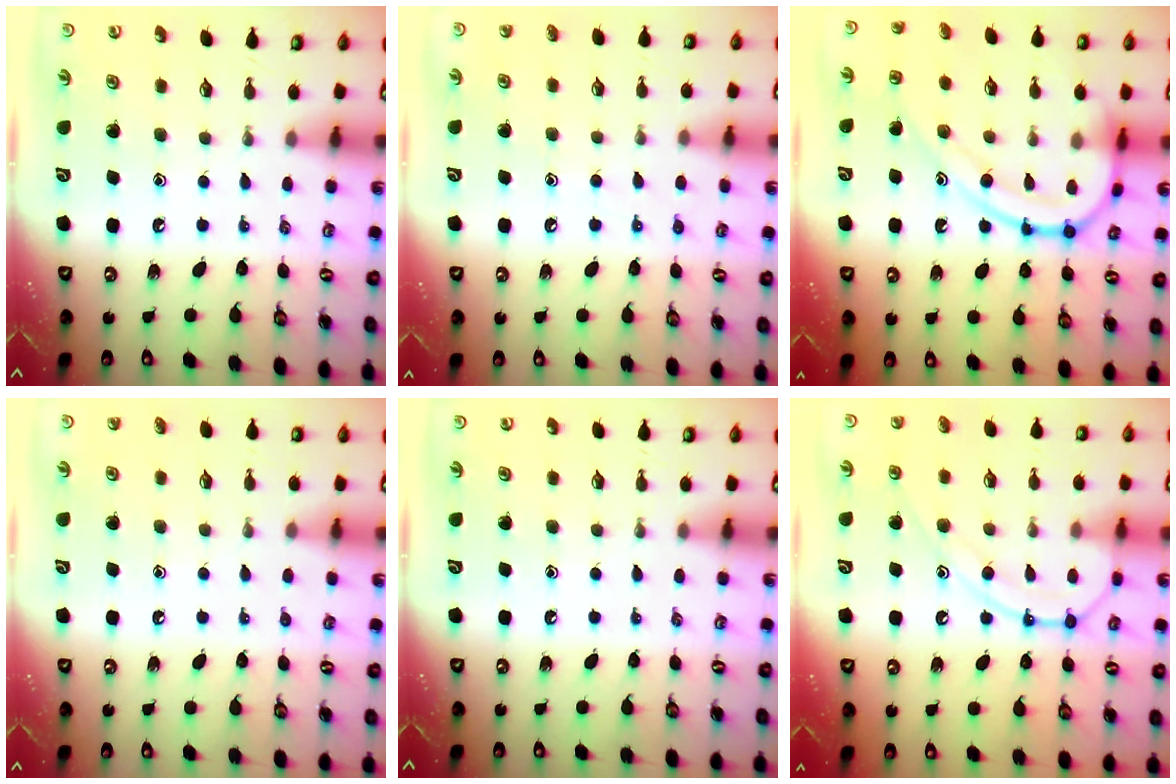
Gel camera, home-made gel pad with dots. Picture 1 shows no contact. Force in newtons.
{"total": 6.2, "press": 6.2, "slide": 0.6}
{"total": 14.4, "press": 14.4, "slide": 0.5}
{"total": 2.0, "press": 2.0, "slide": 0.2}
{"total": 0.0}
{"total": 12.1, "press": 12.1, "slide": 1.2}